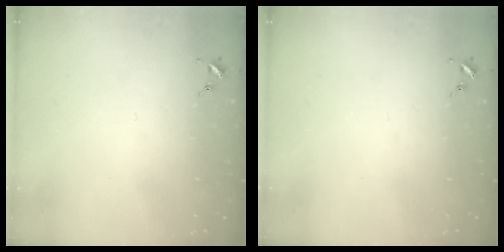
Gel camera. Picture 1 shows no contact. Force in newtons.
{"total": 0.0}